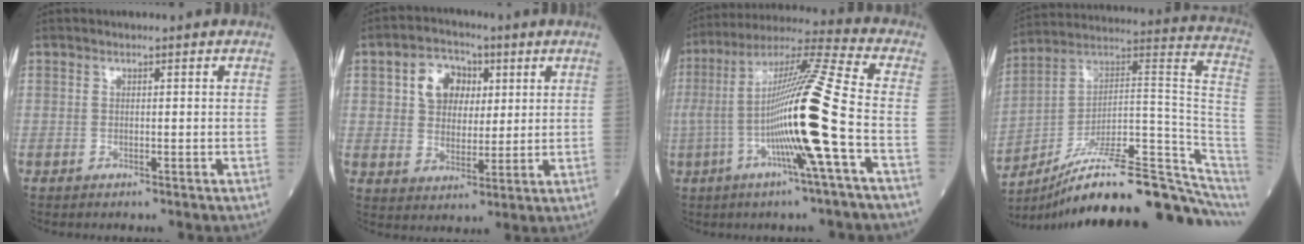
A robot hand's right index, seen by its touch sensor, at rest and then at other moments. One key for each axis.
{"total": 7.7, "fx": 2.7, "fy": 5.6, "fz": 4.5, "tx": -0.083, "ty": 0.023, "tz": 0.050}
{"total": 17.4, "fx": -3.7, "fy": -1.7, "fz": 16.9, "tx": -0.317, "ty": 0.007, "tz": -0.078}
{"total": 24.1, "fx": -18.3, "fy": 2.8, "fz": 15.5, "tx": -0.146, "ty": 0.057, "tz": -0.276}